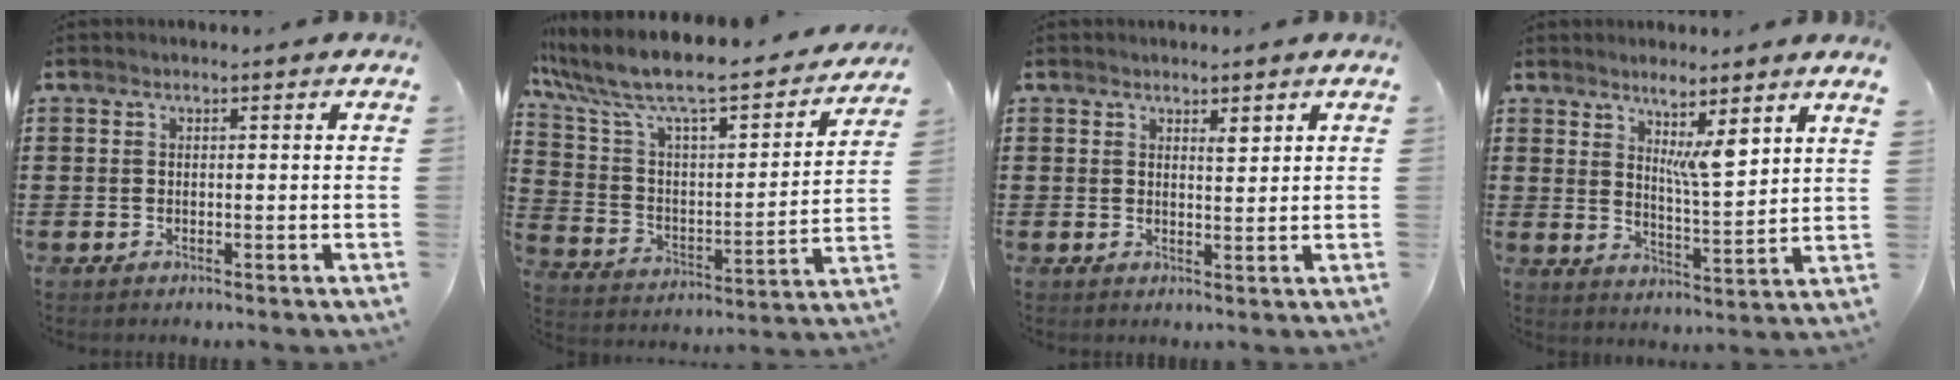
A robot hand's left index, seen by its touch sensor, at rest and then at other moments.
{"total": 8.9, "force": [7.5, 1.5, 4.7], "torque": [-0.128, -0.061, 0.120]}
{"total": 2.3, "force": [1.7, 0.8, 1.2], "torque": [-0.008, -0.004, 0.027]}
{"total": 6.1, "force": [4.4, 0.3, 4.2], "torque": [-0.077, -0.027, 0.072]}